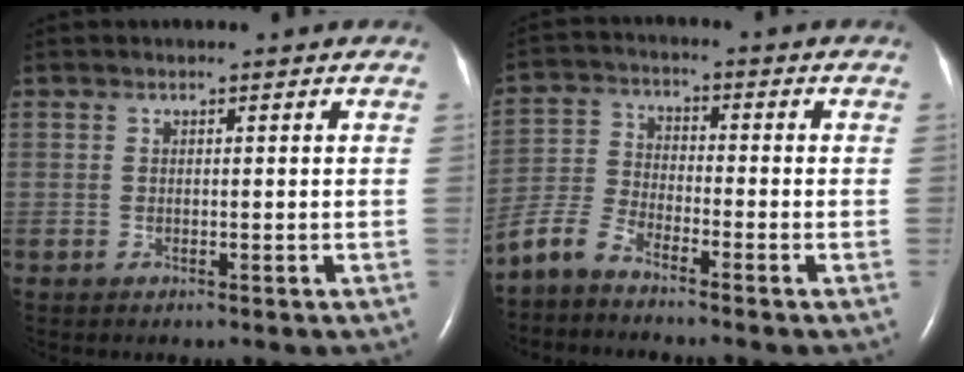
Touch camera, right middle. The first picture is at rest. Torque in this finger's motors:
{"motor_torque": [0.56, -0.74, 0.07, 0.02]}